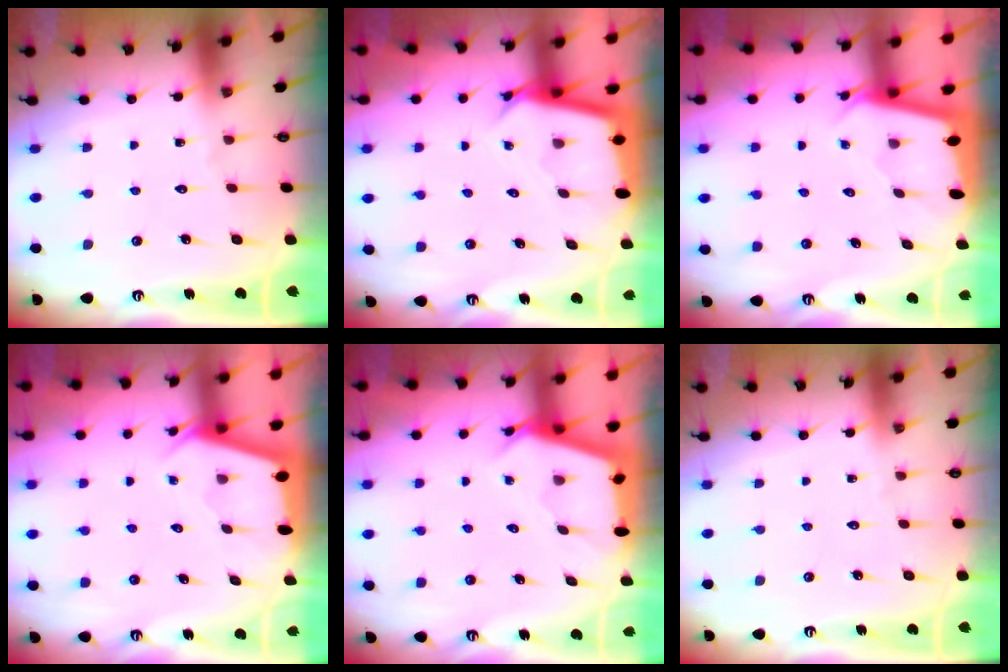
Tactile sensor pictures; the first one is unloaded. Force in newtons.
{"total": 2.8, "press": 2.8, "slide": 0.2}
{"total": 1.6, "press": 1.6, "slide": 0.1}
{"total": 2.3, "press": 2.3, "slide": 0.3}
{"total": 2.9, "press": 2.9, "slide": 0.3}
{"total": 0.0}